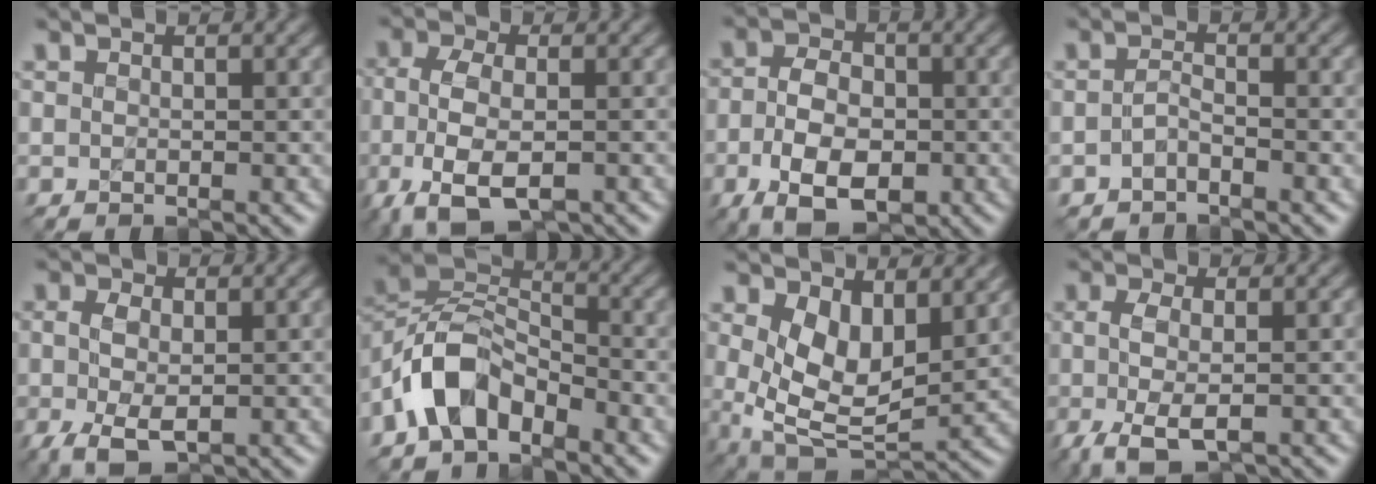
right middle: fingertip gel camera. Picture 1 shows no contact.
{"total": 6.9, "force": [-2.9, 3.6, 5.2], "torque": [-0.117, -0.009, -0.054]}
{"total": 7.7, "force": [-2.8, 4.9, 5.2], "torque": [-0.112, -0.011, -0.049]}
{"total": 0.7, "force": [-0.6, 0.2, 0.3], "torque": [-0.012, 0.004, -0.015]}
{"total": 4.8, "force": [-1.5, 2.9, 3.5], "torque": [-0.090, -0.008, -0.027]}
{"total": 5.5, "force": [-3.4, 3.1, 2.9], "torque": [-0.050, 0.014, -0.074]}
{"total": 7.0, "force": [1.7, 4.4, 5.2], "torque": [-0.111, -0.020, 0.035]}
{"total": 4.8, "force": [-1.8, 2.1, 3.9], "torque": [-0.093, -0.002, -0.035]}